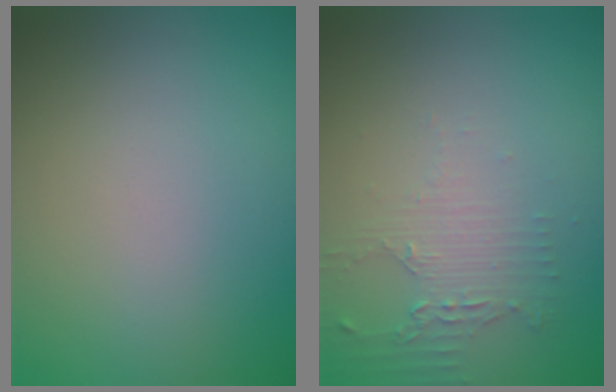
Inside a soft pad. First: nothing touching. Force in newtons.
{"total": 2.1, "press": 1.6, "slide": 1.4}